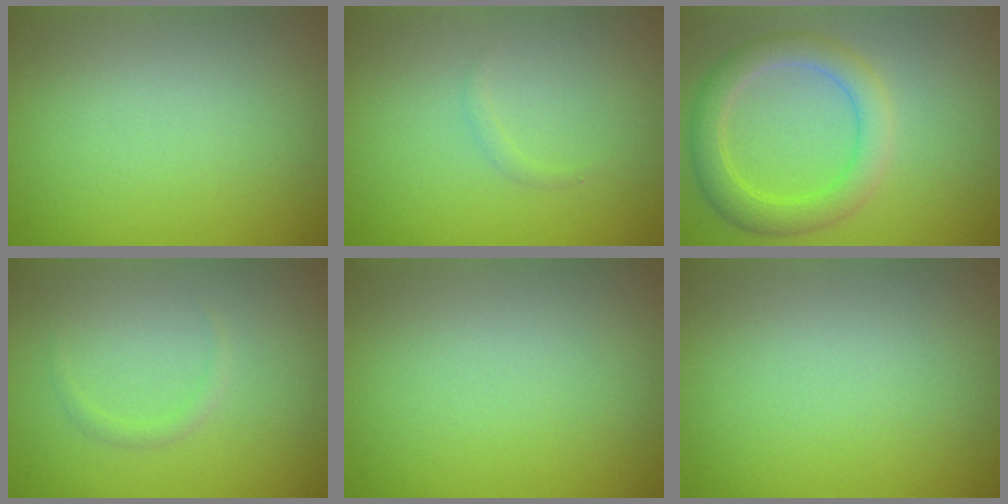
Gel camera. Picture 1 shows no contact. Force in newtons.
{"total": 0.5, "press": 0.5, "slide": 0.1}
{"total": 4.5, "press": 4.5, "slide": 0.1}
{"total": 0.7, "press": 0.7, "slide": 0.1}
{"total": 0.0}
{"total": 0.0}